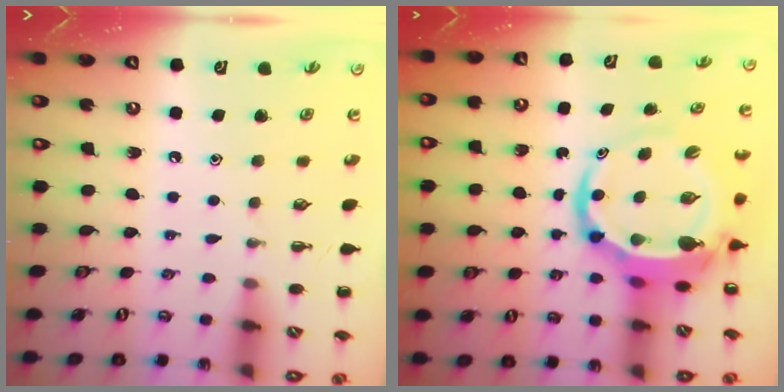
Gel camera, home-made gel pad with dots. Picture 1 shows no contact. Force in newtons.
{"total": 9.5, "press": 9.1, "slide": 2.6}